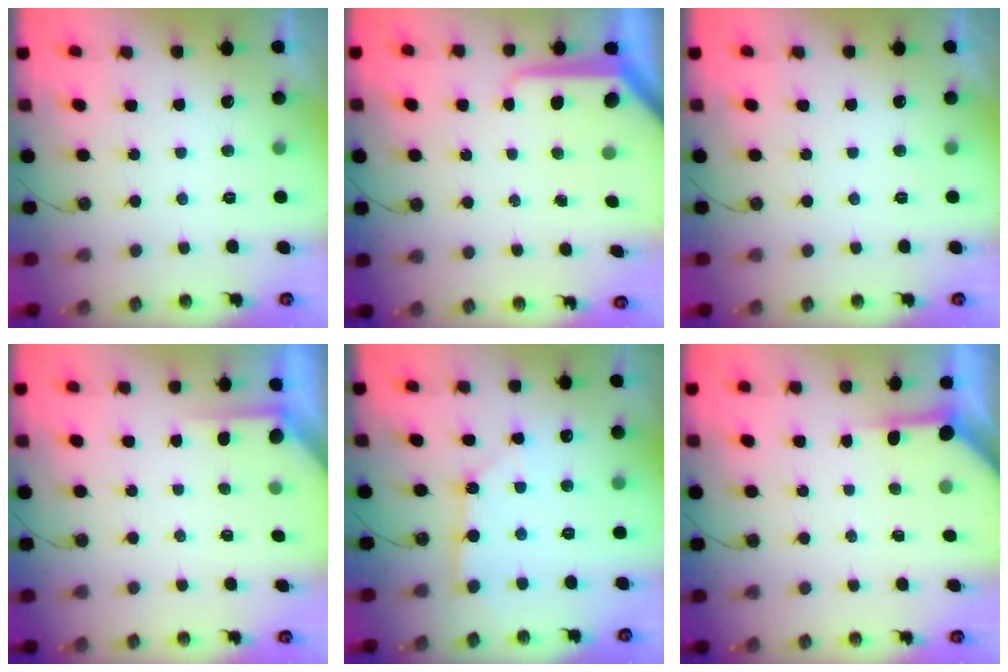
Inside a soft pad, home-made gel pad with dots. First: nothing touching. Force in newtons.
{"total": 8.6, "press": 8.5, "slide": 0.9}
{"total": 0.0}
{"total": 1.5, "press": 1.5, "slide": 0.3}
{"total": 2.2, "press": 2.2, "slide": 0.3}
{"total": 3.9, "press": 3.8, "slide": 0.4}